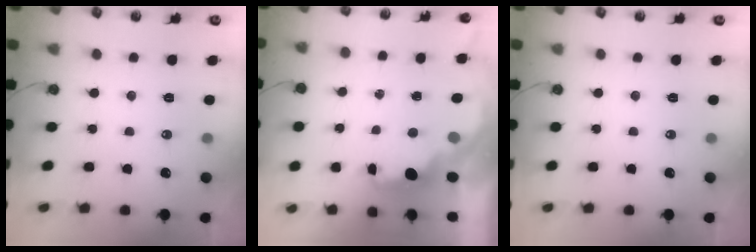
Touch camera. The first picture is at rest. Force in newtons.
{"total": 2.0, "press": 1.8, "slide": 0.8}
{"total": 0.0}